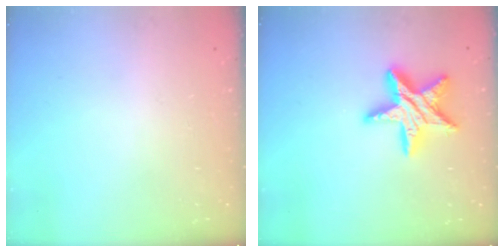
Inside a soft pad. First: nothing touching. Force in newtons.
{"total": 16.0, "press": 16.0, "slide": 1.0}